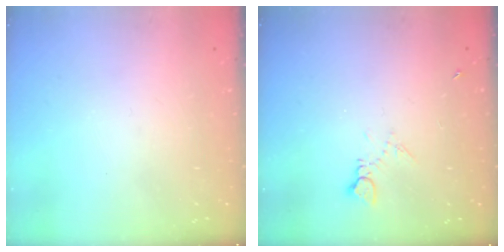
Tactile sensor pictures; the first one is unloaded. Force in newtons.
{"total": 5.6, "press": 5.6, "slide": 0.8}